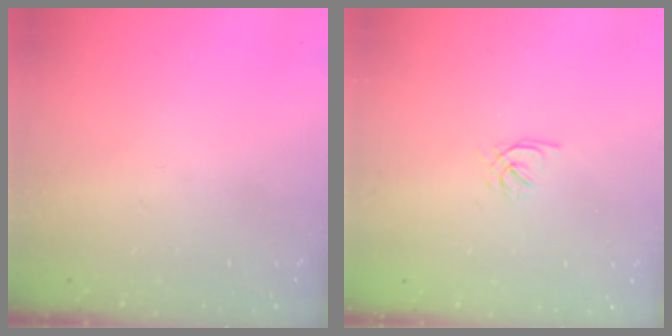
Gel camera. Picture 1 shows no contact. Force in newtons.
{"total": 2.0, "press": 1.9, "slide": 0.5}